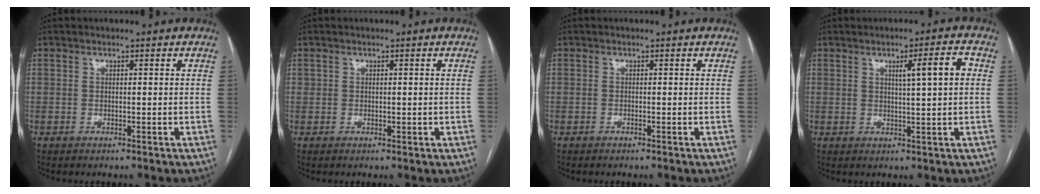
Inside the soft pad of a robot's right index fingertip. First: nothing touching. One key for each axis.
{"total": 0.7, "fx": 0.2, "fy": 0.6, "fz": 0.2, "tx": -0.001, "ty": 0.005, "tz": 0.007}
{"total": 0.0}
{"total": 5.2, "fx": 1.3, "fy": -0.1, "fz": 5.1, "tx": -0.076, "ty": 0.004, "tz": 0.020}